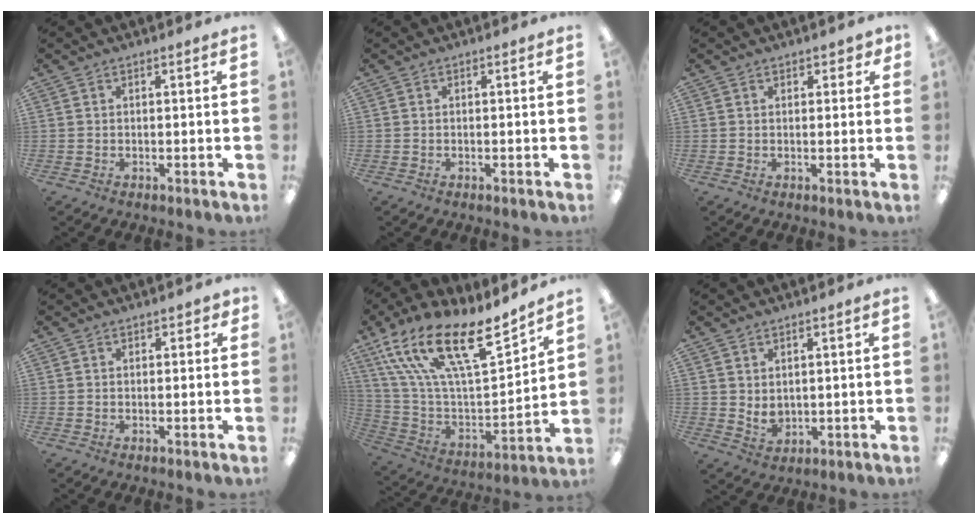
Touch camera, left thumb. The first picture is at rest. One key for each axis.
{"total": 0.0}
{"total": 2.1, "fx": 1.5, "fy": 1.2, "fz": 1.0, "tx": -0.004, "ty": -0.002, "tz": 0.022}
{"total": 1.5, "fx": 1.1, "fy": 0.9, "fz": 0.7, "tx": -0.005, "ty": 0.000, "tz": 0.018}
{"total": 22.5, "fx": 14.8, "fy": 7.5, "fz": 15.2, "tx": -0.278, "ty": -0.095, "tz": 0.258}
{"total": 3.5, "fx": 2.3, "fy": 2.2, "fz": 1.4, "tx": -0.014, "ty": -0.019, "tz": 0.041}